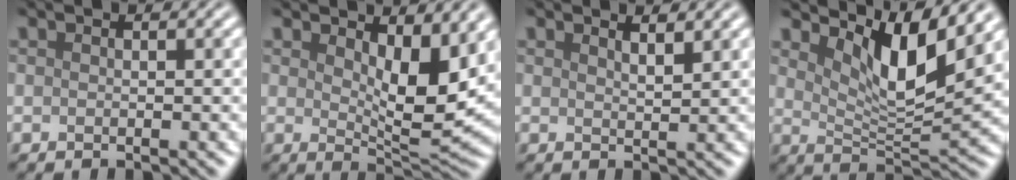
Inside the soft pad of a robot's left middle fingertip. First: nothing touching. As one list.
[{"total": 6.0, "force": [2.1, 2.2, 5.1], "torque": [-0.079, -0.017, 0.037]}, {"total": 1.7, "force": [1.4, 0.4, 0.8], "torque": [-0.004, 0.003, 0.019]}, {"total": 6.2, "force": [3.7, 1.8, 4.7], "torque": [-0.087, -0.013, 0.064]}]